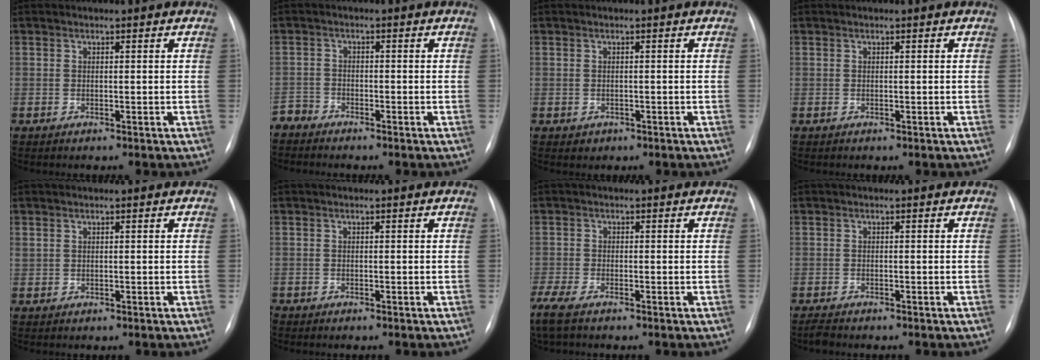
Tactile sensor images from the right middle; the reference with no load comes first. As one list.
[{"total": 2.0, "force": [-1.9, 0.5, -0.7], "torque": [0.016, -0.004, -0.039]}, {"total": 1.0, "force": [-0.4, 0.9, 0.1], "torque": [-0.004, 0.001, 0.000]}, {"total": 0.0}, {"total": 0.6, "force": [0.5, 0.3, 0.1], "torque": [0.000, 0.006, 0.010]}, {"total": 0.6, "force": [-0.6, 0.3, 0.1], "torque": [-0.003, 0.001, -0.011]}, {"total": 5.9, "force": [-4.4, 1.8, 3.5], "torque": [-0.085, -0.017, -0.085]}, {"total": 1.3, "force": [-1.2, 0.2, 0.4], "torque": [-0.014, -0.005, -0.020]}]